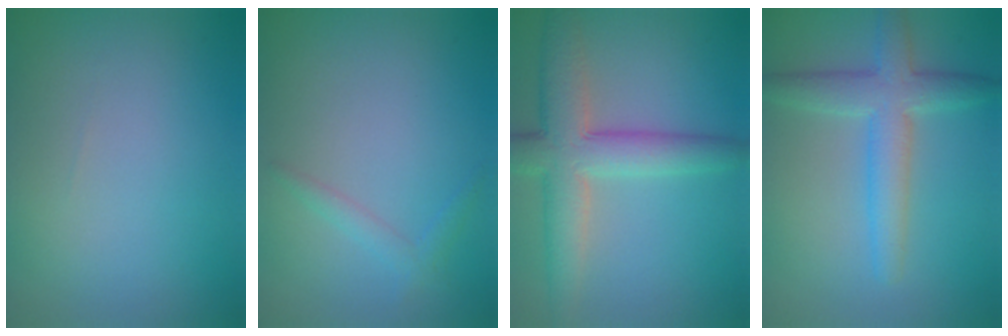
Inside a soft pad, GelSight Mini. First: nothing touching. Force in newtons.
{"total": 1.4, "press": 1.4, "slide": 0.1}
{"total": 6.5, "press": 6.5, "slide": 0.2}
{"total": 4.4, "press": 4.3, "slide": 0.2}